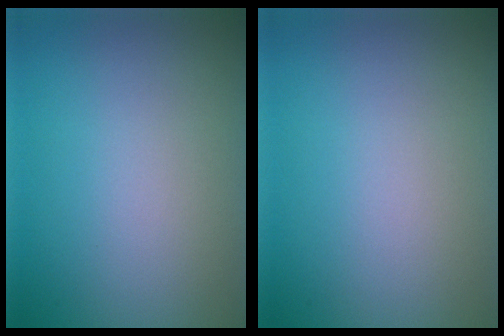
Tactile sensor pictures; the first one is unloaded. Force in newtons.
{"total": 0.0}